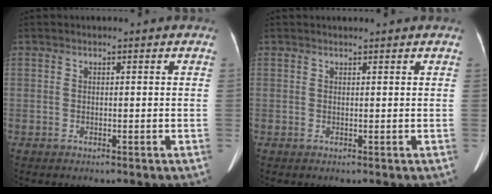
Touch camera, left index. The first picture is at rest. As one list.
[{"total": 2.0, "force": [1.9, 0.1, 0.6], "torque": [-0.012, 0.015, 0.025]}]